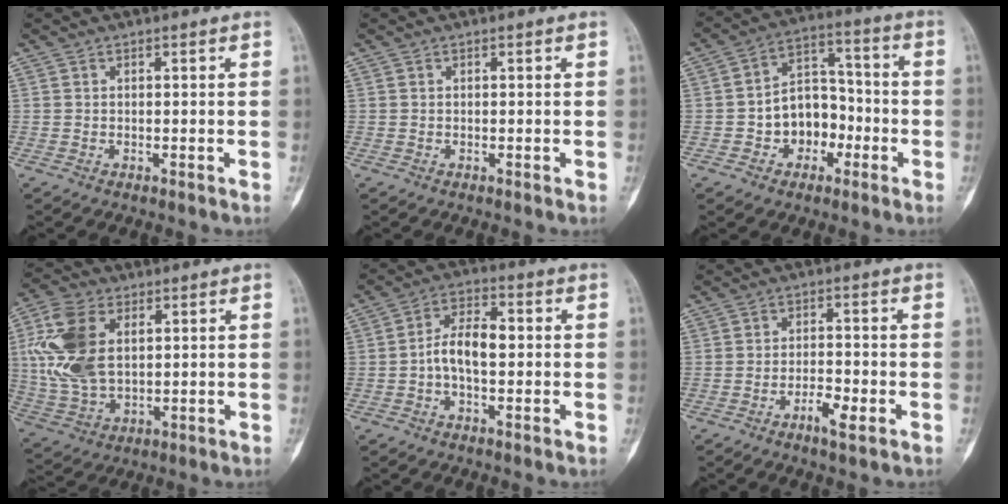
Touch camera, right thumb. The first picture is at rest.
{"total": 0.0}
{"total": 12.1, "force": [-3.2, 9.2, 7.1], "torque": [-0.061, 0.052, -0.055]}
{"total": 15.3, "force": [3.4, 9.3, 11.6], "torque": [-0.241, -0.004, 0.070]}
{"total": 7.5, "force": [-0.5, 3.9, 6.3], "torque": [-0.110, 0.024, -0.016]}
{"total": 4.2, "force": [-2.1, 1.1, 3.4], "torque": [-0.063, 0.012, -0.040]}